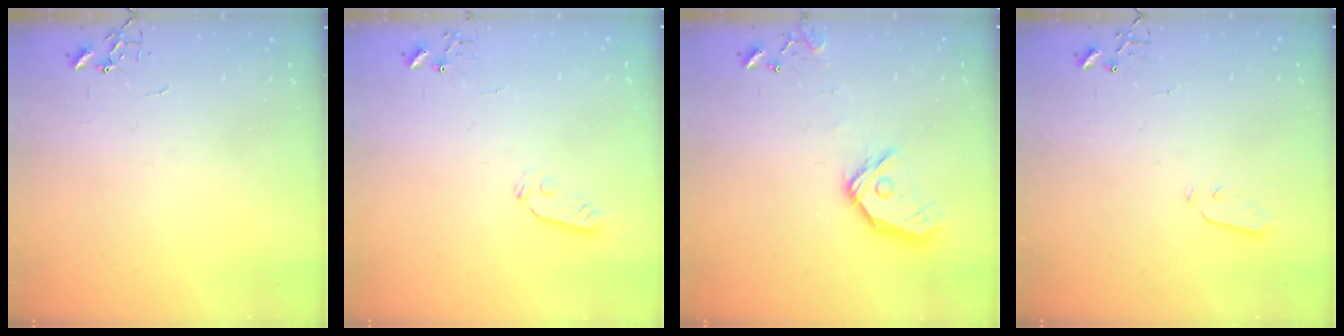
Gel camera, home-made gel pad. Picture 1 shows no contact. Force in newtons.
{"total": 3.6, "press": 3.6, "slide": 0.6}
{"total": 14.2, "press": 14.0, "slide": 2.3}
{"total": 3.7, "press": 3.7, "slide": 0.1}